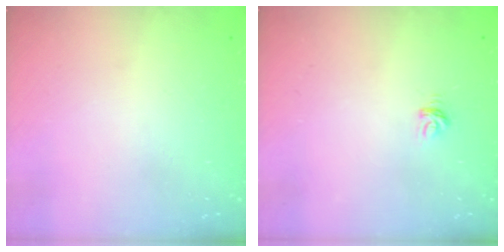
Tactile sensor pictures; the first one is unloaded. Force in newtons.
{"total": 3.2, "press": 3.2, "slide": 0.2}